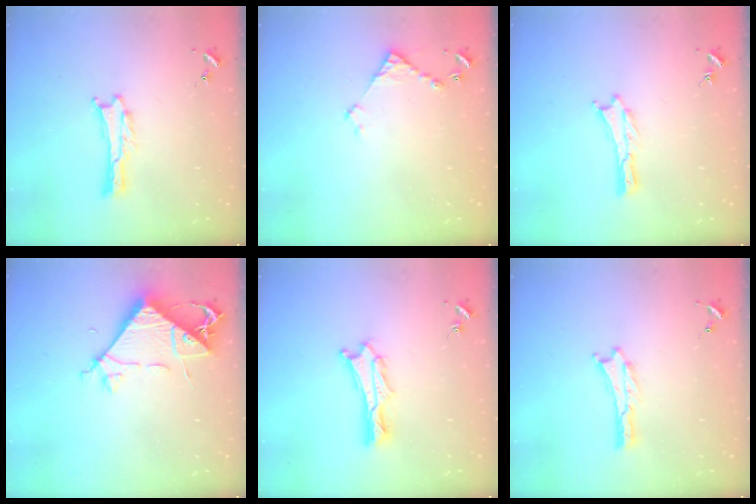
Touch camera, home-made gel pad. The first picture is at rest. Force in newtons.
{"total": 3.7, "press": 3.7, "slide": 0.3}
{"total": 0.0}
{"total": 7.2, "press": 7.1, "slide": 1.2}
{"total": 1.9, "press": 1.9, "slide": 0.2}
{"total": 0.0}